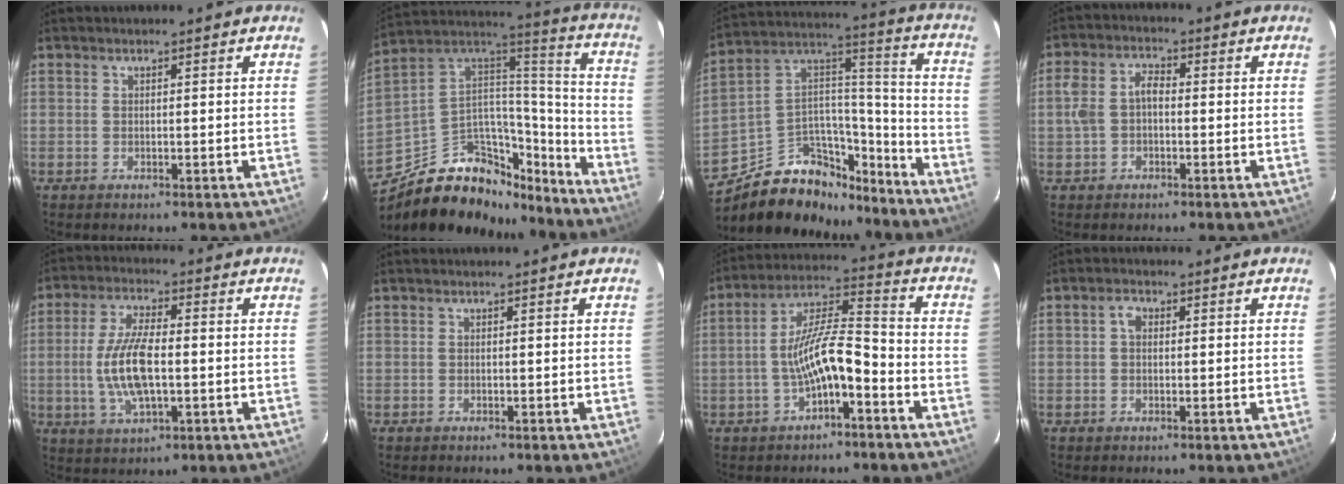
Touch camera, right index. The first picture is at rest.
{"total": 21.8, "force": [-15.2, 12.5, 9.2], "torque": [-0.188, 0.083, -0.229]}
{"total": 20.2, "force": [-14.6, 11.5, 7.9], "torque": [-0.161, 0.088, -0.218]}
{"total": 5.3, "force": [-0.8, 3.6, 3.9], "torque": [-0.084, 0.017, -0.012]}
{"total": 10.8, "force": [-1.2, 4.0, 9.9], "torque": [-0.205, -0.002, -0.021]}
{"total": 0.0}
{"total": 10.1, "force": [-4.1, 2.7, 8.9], "torque": [-0.176, 0.018, -0.069]}
{"total": 1.9, "force": [0.3, 1.4, 1.2], "torque": [-0.022, 0.008, 0.002]}